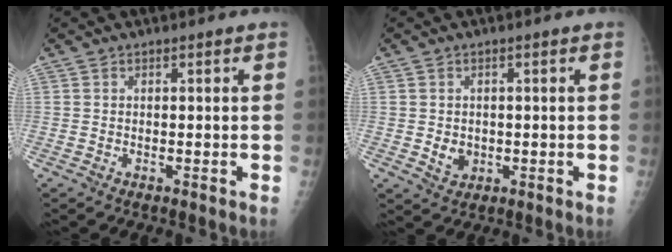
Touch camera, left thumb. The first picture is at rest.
{"total": 3.1, "force": [-0.3, 2.6, 1.7], "torque": [-0.015, -0.001, 0.005]}